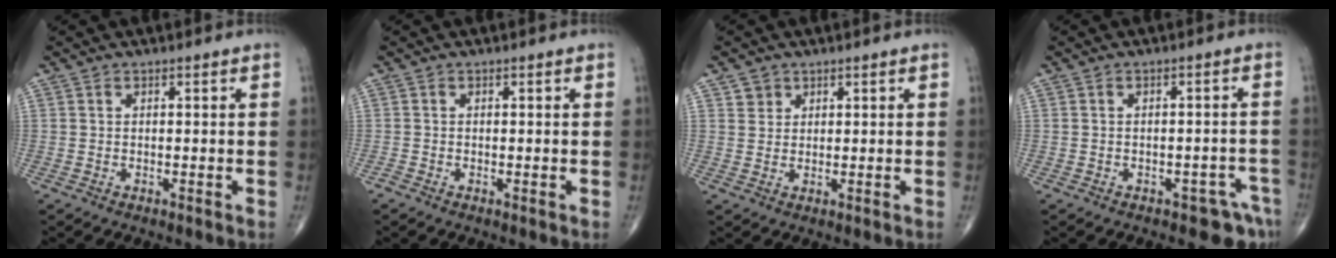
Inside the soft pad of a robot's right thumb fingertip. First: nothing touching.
{"total": 0.6, "force": [-0.3, 0.3, 0.4], "torque": [-0.010, -0.003, -0.009]}
{"total": 2.2, "force": [1.3, 1.8, 0.2], "torque": [0.016, -0.007, 0.015]}
{"total": 4.7, "force": [-3.1, 2.4, 2.6], "torque": [-0.018, 0.024, -0.034]}